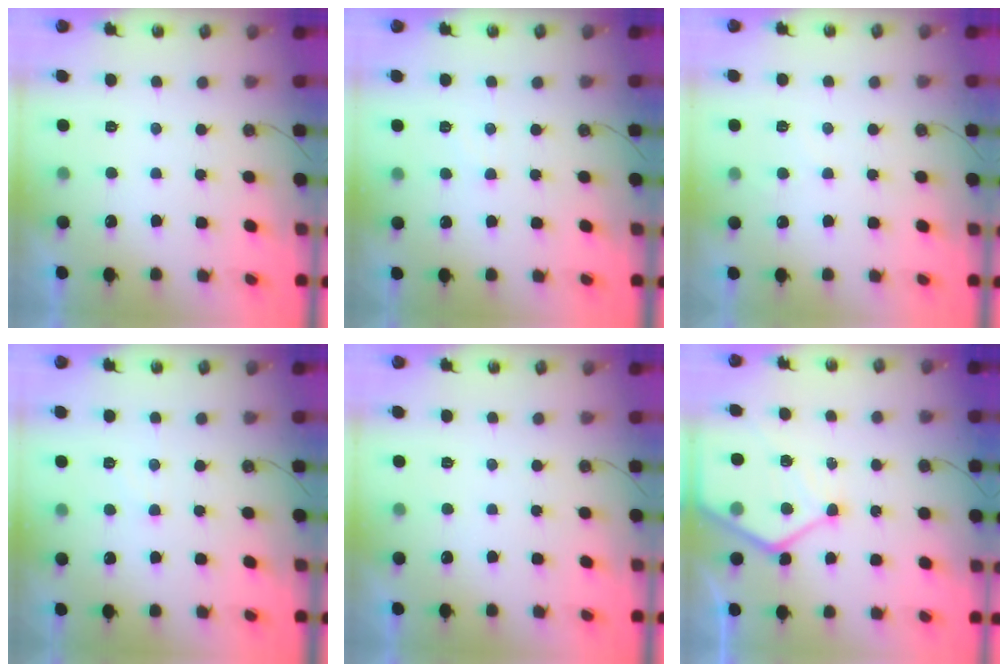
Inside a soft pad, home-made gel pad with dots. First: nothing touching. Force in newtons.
{"total": 3.9, "press": 3.8, "slide": 0.5}
{"total": 5.1, "press": 5.0, "slide": 0.7}
{"total": 3.9, "press": 3.8, "slide": 0.5}
{"total": 0.0}
{"total": 12.2, "press": 12.2, "slide": 1.2}